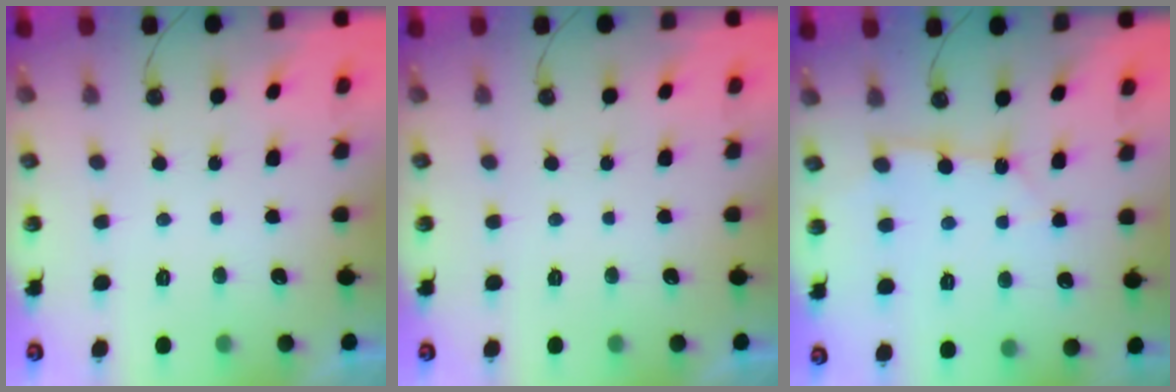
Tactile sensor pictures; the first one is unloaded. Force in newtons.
{"total": 0.0}
{"total": 3.4, "press": 3.4, "slide": 0.3}